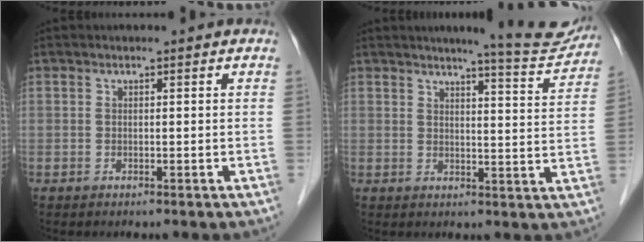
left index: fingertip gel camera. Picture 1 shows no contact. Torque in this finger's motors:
{"motor_torque": [0.59, -0.87, 0.04, 0.03]}